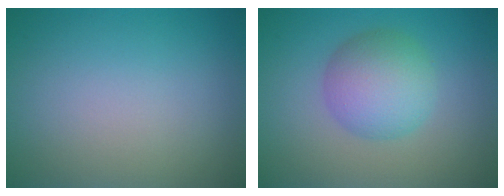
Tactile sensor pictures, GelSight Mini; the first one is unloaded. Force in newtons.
{"total": 4.9, "press": 4.9, "slide": 0.0}